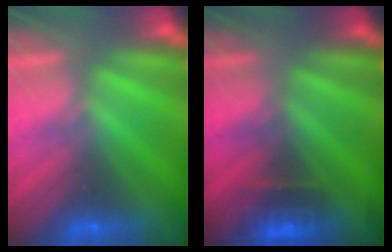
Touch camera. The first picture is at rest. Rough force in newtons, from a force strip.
{"total": 3.8}